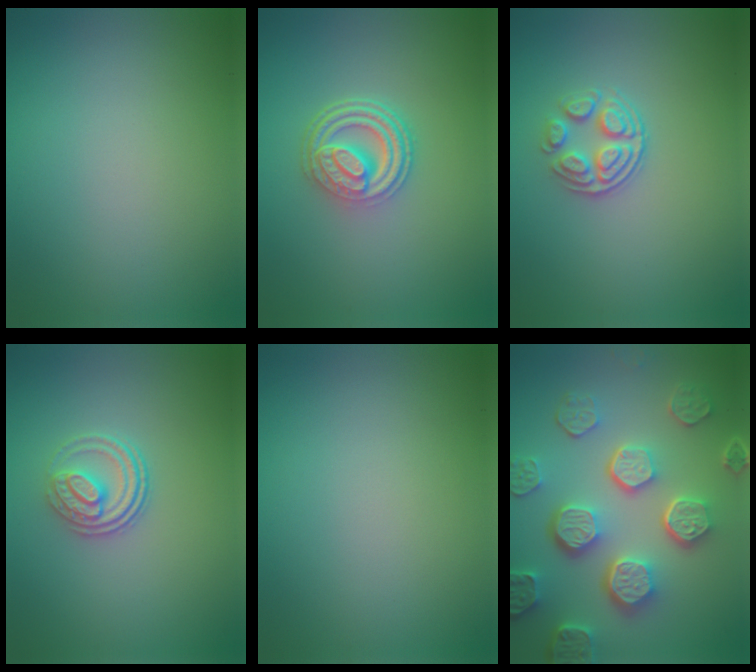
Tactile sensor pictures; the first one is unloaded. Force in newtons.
{"total": 4.6, "press": 3.3, "slide": 3.2}
{"total": 3.0, "press": 2.6, "slide": 1.5}
{"total": 2.9, "press": 2.4, "slide": 1.6}
{"total": 0.0}
{"total": 7.9, "press": 6.0, "slide": 5.2}